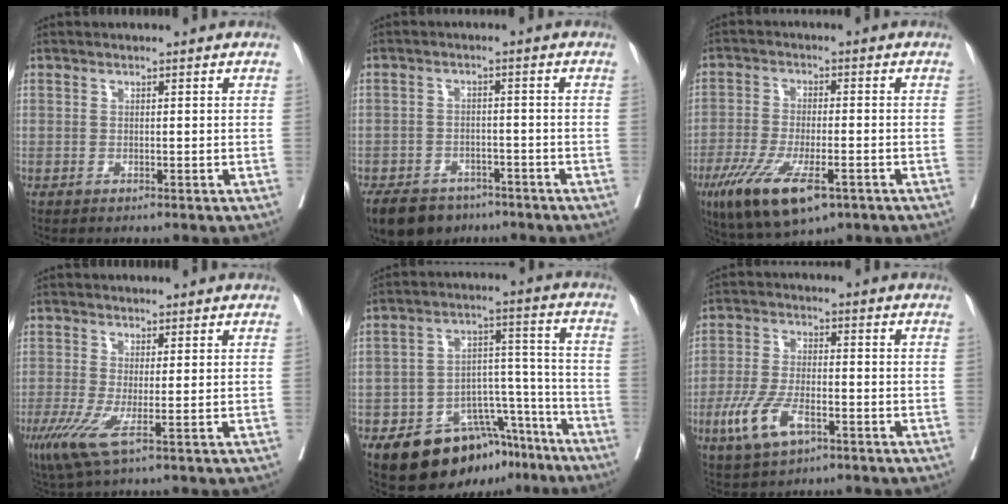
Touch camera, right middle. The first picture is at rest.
{"total": 10.1, "force": [-7.5, 5.9, 3.3], "torque": [-0.063, -0.007, -0.111]}
{"total": 12.1, "force": [-6.5, 3.6, 9.6], "torque": [-0.177, -0.027, -0.102]}
{"total": 5.0, "force": [-1.4, 0.4, 4.7], "torque": [-0.101, -0.019, -0.025]}
{"total": 15.3, "force": [-10.2, 8.0, 8.3], "torque": [-0.108, 0.049, -0.148]}
{"total": 8.3, "force": [-3.6, 3.2, 6.8], "torque": [-0.153, -0.009, -0.064]}